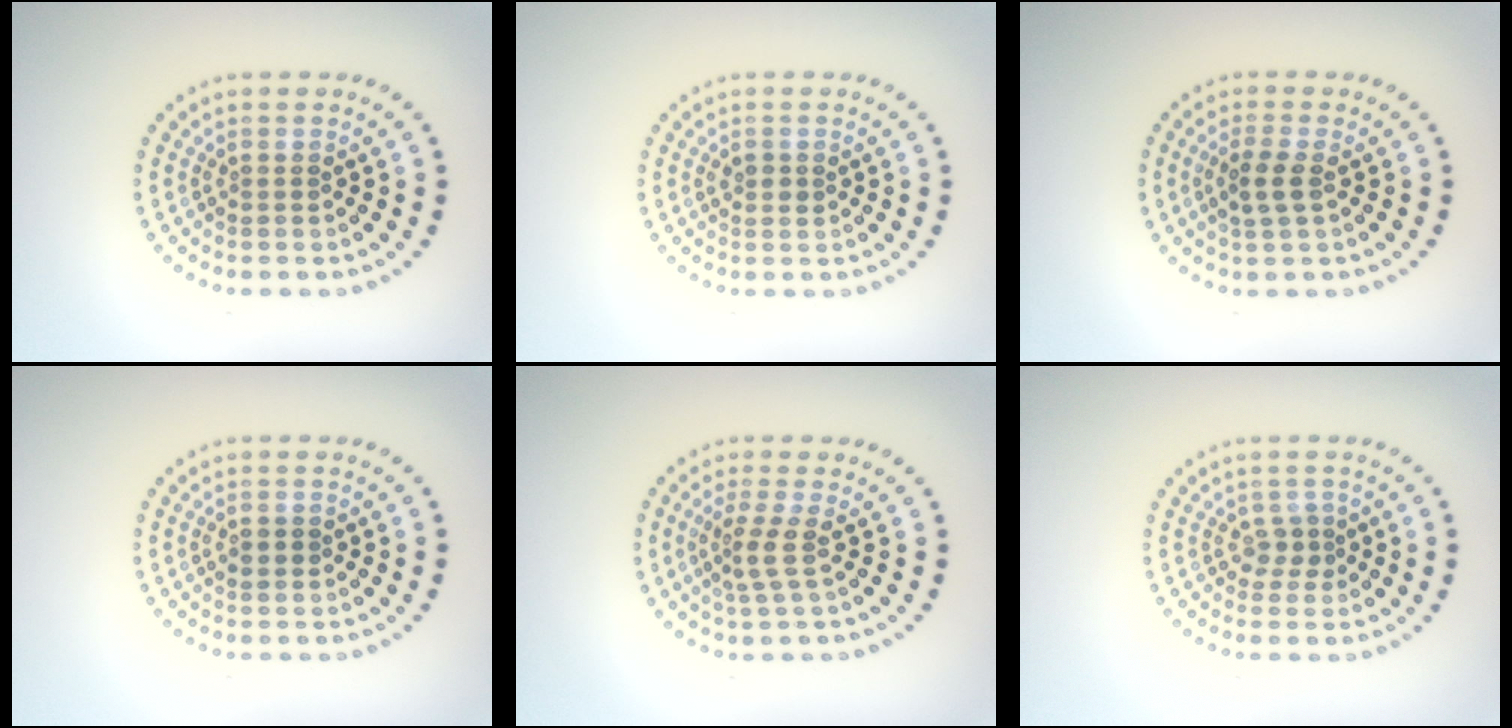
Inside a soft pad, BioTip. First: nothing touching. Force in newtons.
{"total": 1.1, "press": 1.0, "slide": 0.2}
{"total": 2.2, "press": 2.1, "slide": 0.6}
{"total": 1.3, "press": 1.3, "slide": 0.2}
{"total": 2.2, "press": 1.6, "slide": 1.5}
{"total": 1.6, "press": 1.3, "slide": 1.0}